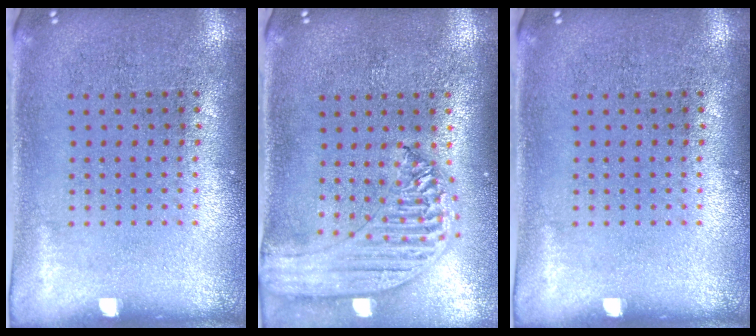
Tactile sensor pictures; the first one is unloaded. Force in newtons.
{"total": 1.7, "press": 1.7, "slide": 0.5}
{"total": 0.0}